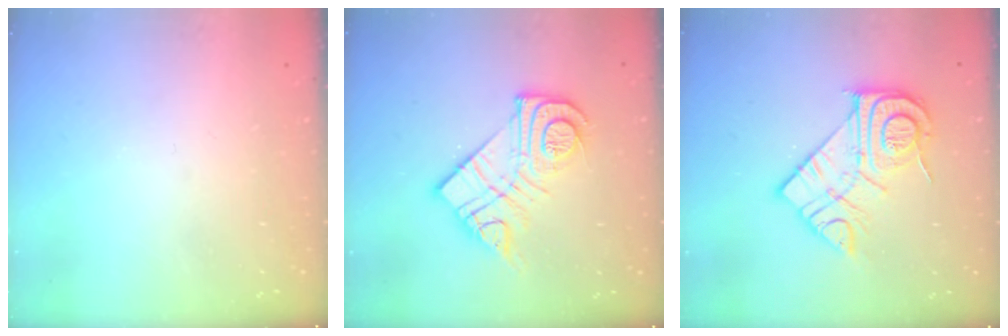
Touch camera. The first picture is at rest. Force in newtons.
{"total": 15.8, "press": 15.7, "slide": 1.0}
{"total": 16.1, "press": 16.0, "slide": 1.1}